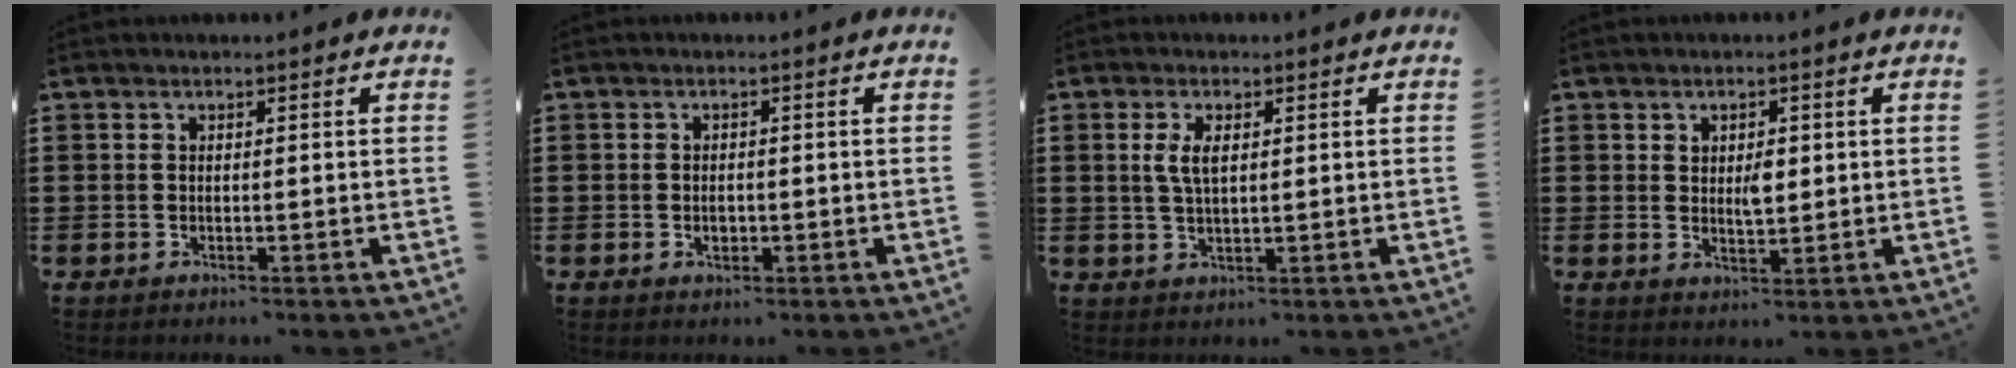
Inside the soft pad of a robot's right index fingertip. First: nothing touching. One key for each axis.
{"total": 1.3, "fx": -0.3, "fy": 0.8, "fz": 1.0, "tx": -0.020, "ty": 0.002, "tz": -0.006}
{"total": 3.6, "fx": 0.9, "fy": 1.3, "fz": 3.2, "tx": -0.067, "ty": 0.007, "tz": 0.013}
{"total": 3.0, "fx": 0.6, "fy": 1.6, "fz": 2.4, "tx": -0.043, "ty": 0.002, "tz": 0.009}